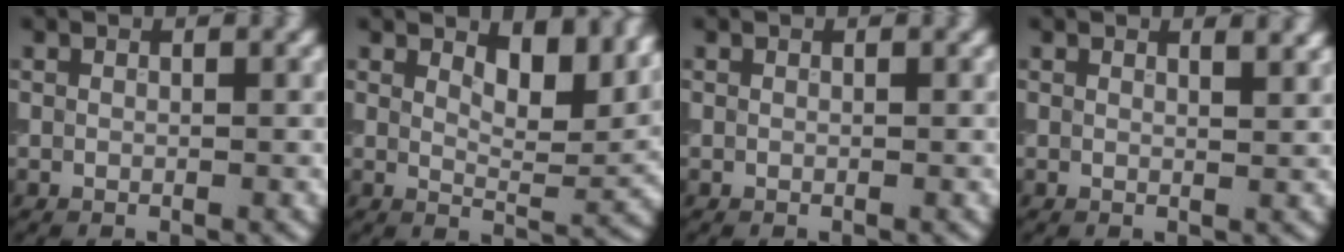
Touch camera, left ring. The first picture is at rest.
{"total": 5.6, "force": [3.4, 2.2, 3.9], "torque": [-0.061, -0.006, 0.049]}
{"total": 0.0}
{"total": 2.0, "force": [1.5, 0.7, 1.1], "torque": [-0.002, 0.005, 0.014]}